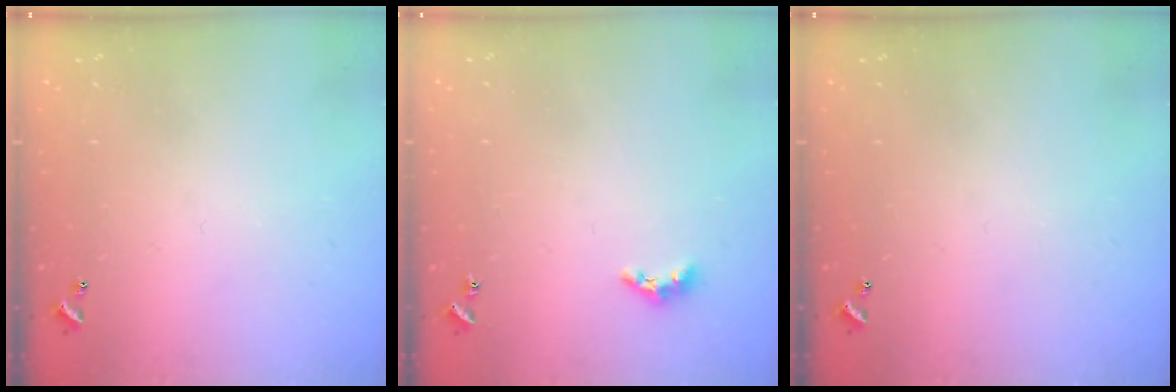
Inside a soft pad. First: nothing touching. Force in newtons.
{"total": 3.3, "press": 3.3, "slide": 0.6}
{"total": 0.0}